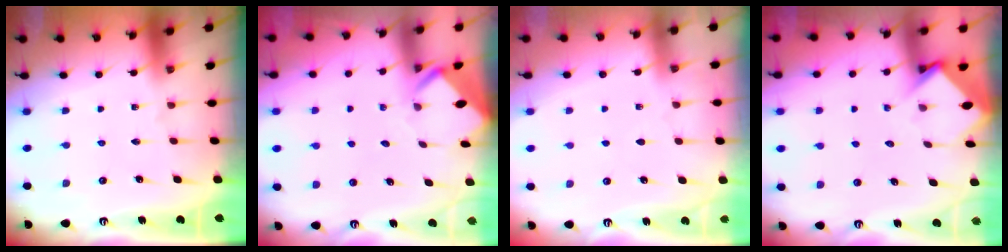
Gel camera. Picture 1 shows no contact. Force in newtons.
{"total": 3.4, "press": 3.4, "slide": 0.2}
{"total": 3.2, "press": 3.2, "slide": 0.3}
{"total": 3.8, "press": 3.8, "slide": 0.2}